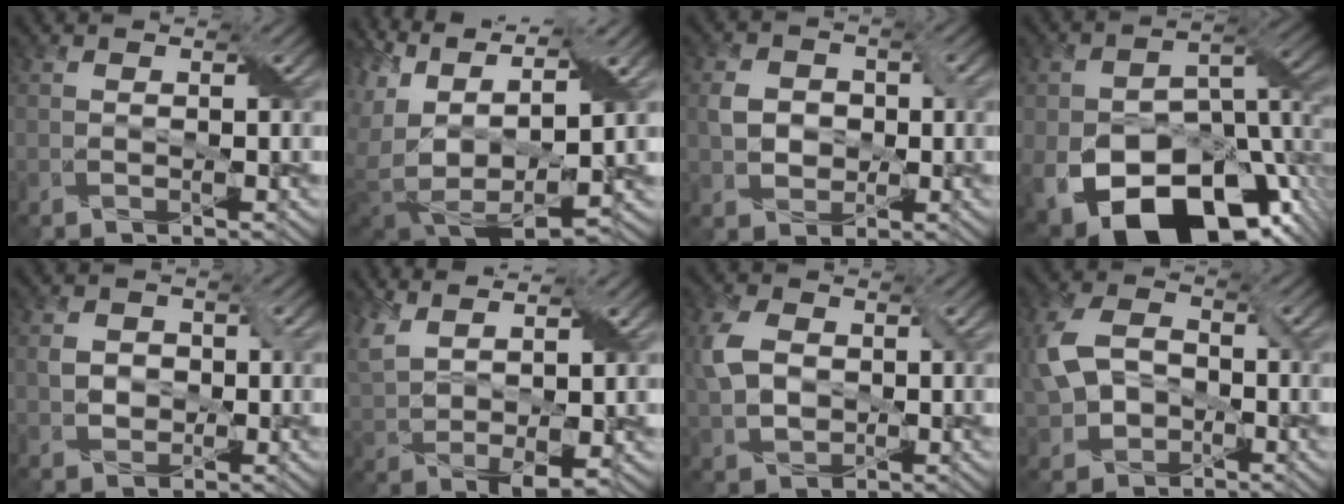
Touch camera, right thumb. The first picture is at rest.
{"total": 12.9, "force": [1.6, 7.7, 10.2], "torque": [-0.242, -0.014, 0.059]}
{"total": 3.9, "force": [0.0, 3.4, 1.8], "torque": [-0.038, -0.002, 0.000]}
{"total": 18.3, "force": [-8.3, 11.3, 11.8], "torque": [-0.203, -0.046, -0.123]}
{"total": 2.7, "force": [-0.1, 2.5, 1.2], "torque": [-0.025, -0.003, -0.001]}
{"total": 7.8, "force": [3.9, 2.8, 6.1], "torque": [-0.151, -0.011, 0.093]}
{"total": 5.9, "force": [0.6, 4.4, 3.9], "torque": [-0.099, 0.004, 0.011]}
{"total": 7.1, "force": [-0.8, 5.5, 4.4], "torque": [-0.114, 0.001, -0.020]}